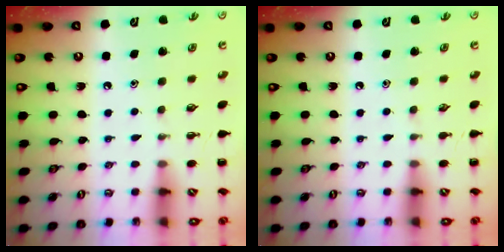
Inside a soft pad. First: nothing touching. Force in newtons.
{"total": 0.0}